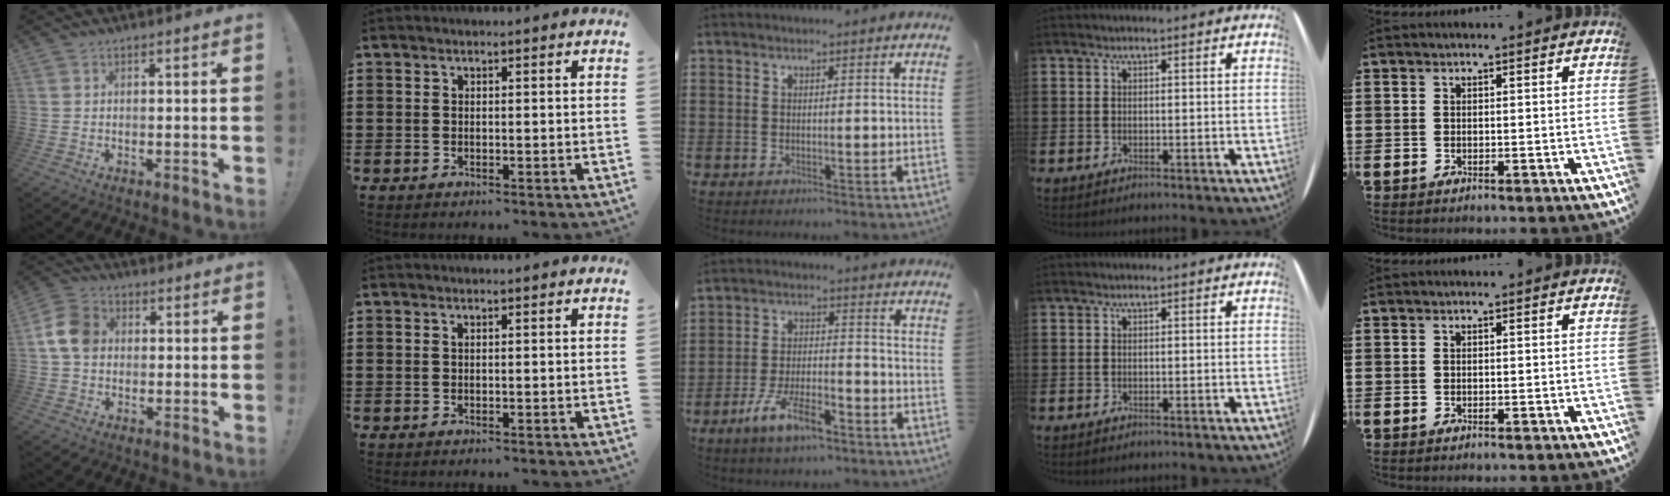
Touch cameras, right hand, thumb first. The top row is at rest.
{"thumb": {"total": 9.4, "force": [0.8, 7.3, 5.9], "torque": [-0.099, 0.013, 0.019]}, "middle": {"total": 7.9, "force": [-5.2, 2.3, 5.5], "torque": [-0.111, 0.004, -0.097]}}